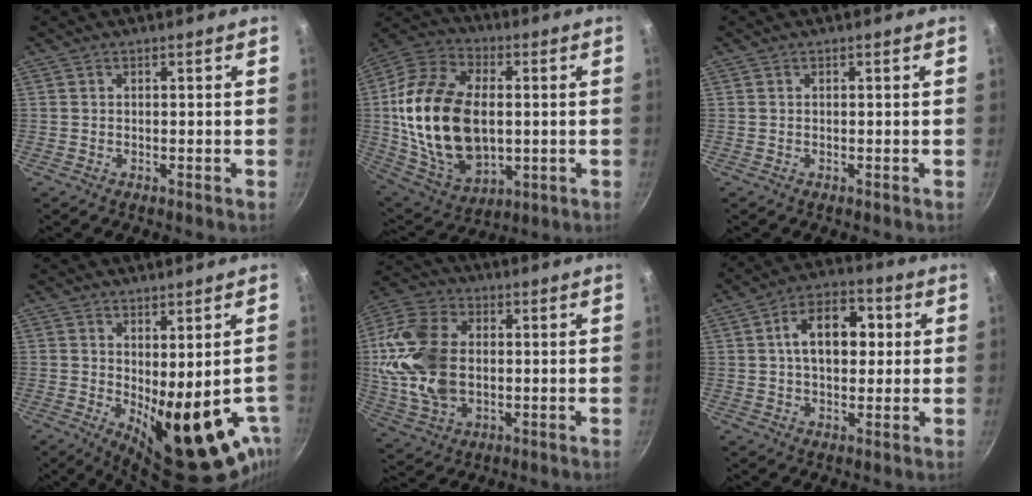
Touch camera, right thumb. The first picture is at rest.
{"total": 24.6, "force": [0.4, 15.5, 19.1], "torque": [-0.356, 0.006, 0.014]}
{"total": 0.0}
{"total": 16.8, "force": [-3.6, 6.9, 14.9], "torque": [-0.165, -0.030, -0.027]}
{"total": 18.1, "force": [0.5, 12.4, 13.1], "torque": [-0.247, 0.013, 0.010]}
{"total": 12.3, "force": [2.1, 7.9, 9.2], "torque": [-0.110, 0.018, 0.020]}